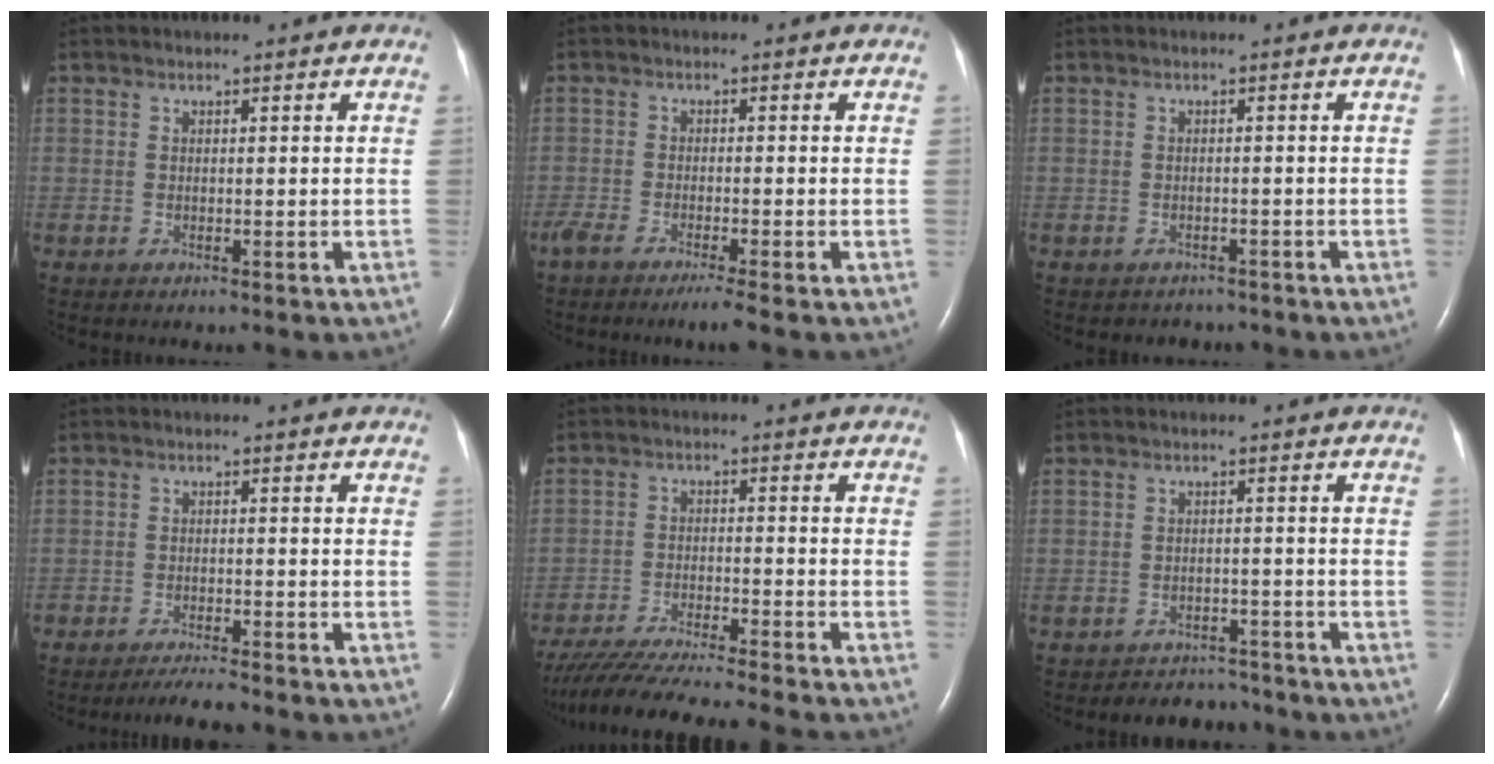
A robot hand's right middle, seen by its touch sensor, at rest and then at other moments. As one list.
[{"total": 5.0, "force": [-3.8, -0.2, 3.3], "torque": [-0.057, -0.013, -0.067]}, {"total": 2.5, "force": [-2.2, 1.3, 0.0], "torque": [-0.010, 0.003, -0.028]}, {"total": 3.8, "force": [-3.5, 0.0, 1.5], "torque": [-0.029, -0.013, -0.059]}, {"total": 16.9, "force": [-15.1, -0.8, 7.5], "torque": [-0.135, -0.037, -0.243]}, {"total": 5.1, "force": [-4.8, 1.8, -0.7], "torque": [0.010, 0.010, -0.066]}]